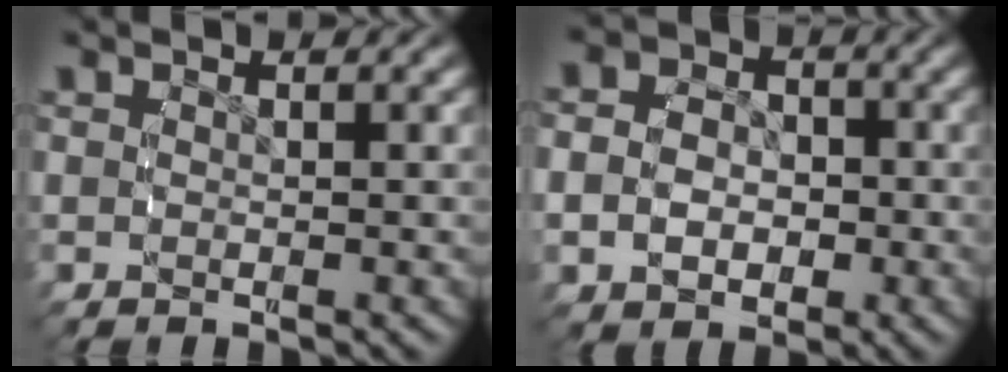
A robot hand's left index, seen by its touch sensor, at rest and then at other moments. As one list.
[{"total": 6.3, "force": [-1.1, 5.4, 3.0], "torque": [-0.060, -0.006, -0.026]}]